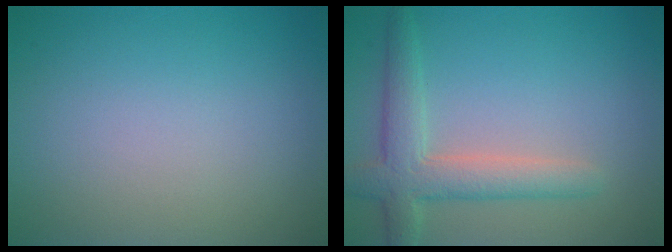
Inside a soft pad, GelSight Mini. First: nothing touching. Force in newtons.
{"total": 4.2, "press": 4.2, "slide": 0.3}